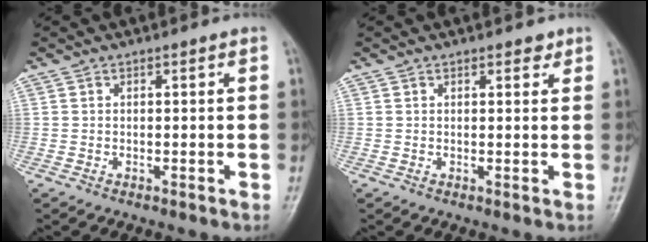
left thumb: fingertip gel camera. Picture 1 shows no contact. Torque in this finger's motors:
{"motor_torque": [-0.15, -0.09, 0.07, 0.06, 0.06]}